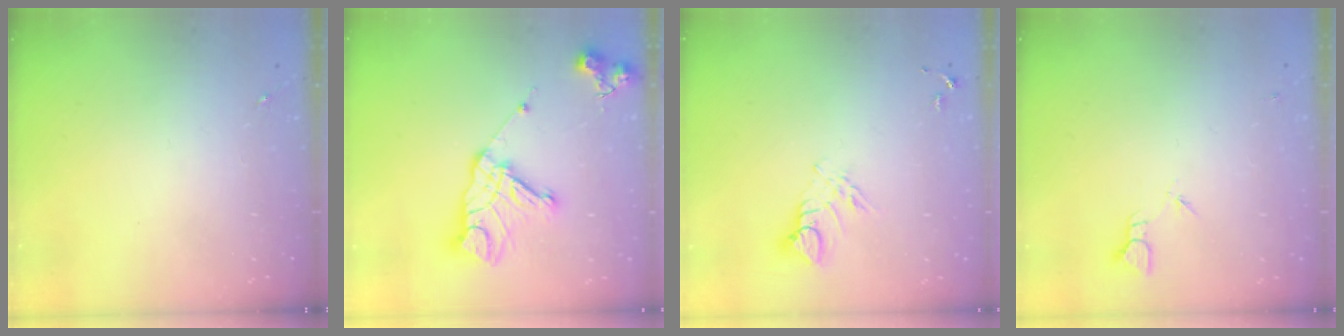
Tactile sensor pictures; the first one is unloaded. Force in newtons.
{"total": 15.6, "press": 15.6, "slide": 1.2}
{"total": 6.5, "press": 6.5, "slide": 0.3}
{"total": 2.3, "press": 2.3, "slide": 0.1}